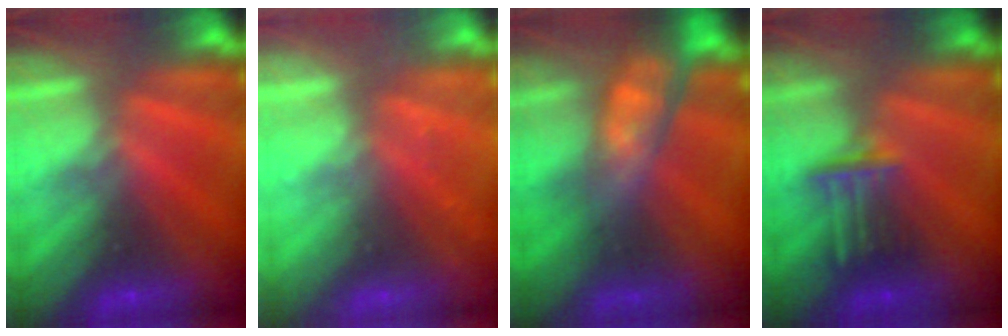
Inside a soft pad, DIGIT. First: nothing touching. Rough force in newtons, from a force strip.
{"total": 2.2}
{"total": 9.0}
{"total": 3.3}